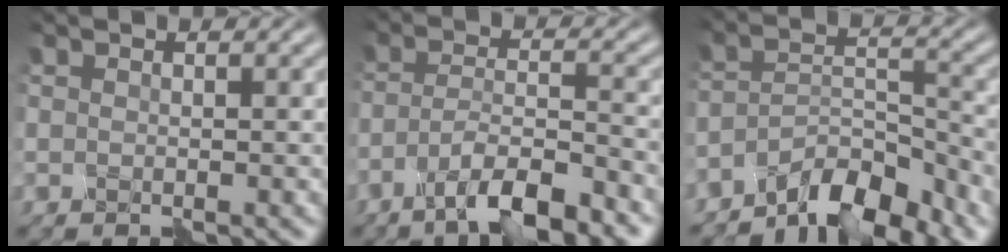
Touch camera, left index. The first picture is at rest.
{"total": 6.9, "force": [-4.6, 1.4, 4.9], "torque": [-0.081, 0.004, -0.085]}
{"total": 7.0, "force": [-5.5, 2.1, 3.8], "torque": [-0.056, 0.007, -0.099]}